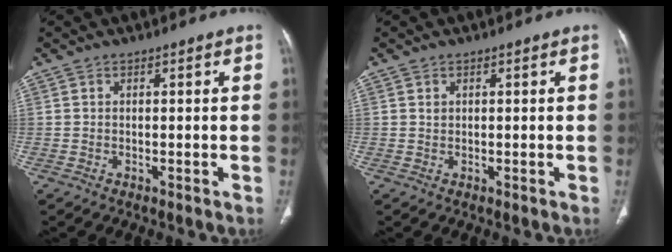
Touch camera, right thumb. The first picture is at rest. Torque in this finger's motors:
{"motor_torque": [-0.03, 0.00, 0.17, -0.32, 0.06]}